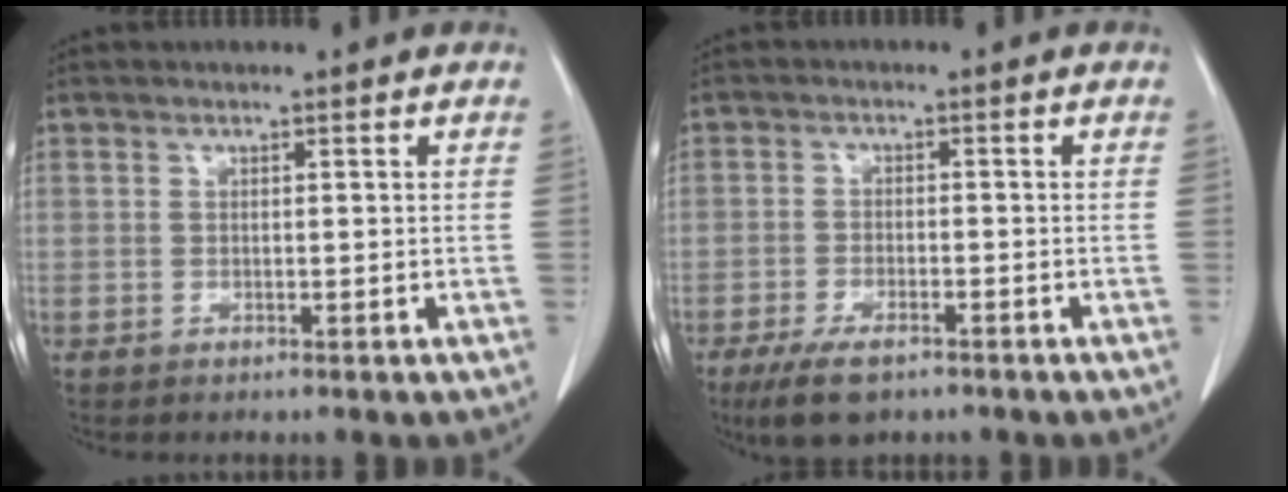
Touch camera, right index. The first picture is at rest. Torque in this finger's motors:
{"motor_torque": [0.53, -0.46, 0.23, 0.08]}